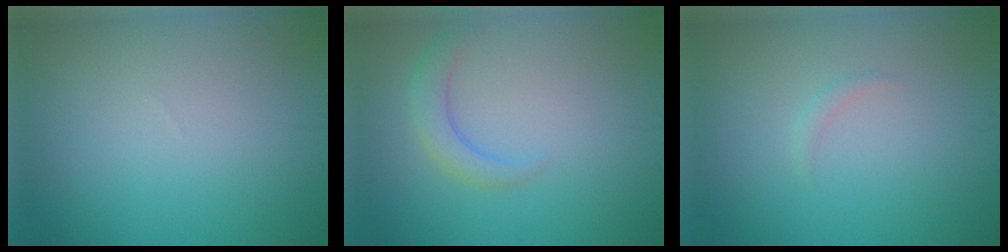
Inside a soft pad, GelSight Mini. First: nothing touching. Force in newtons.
{"total": 2.2, "press": 2.2, "slide": 0.3}
{"total": 0.6, "press": 0.6, "slide": 0.1}